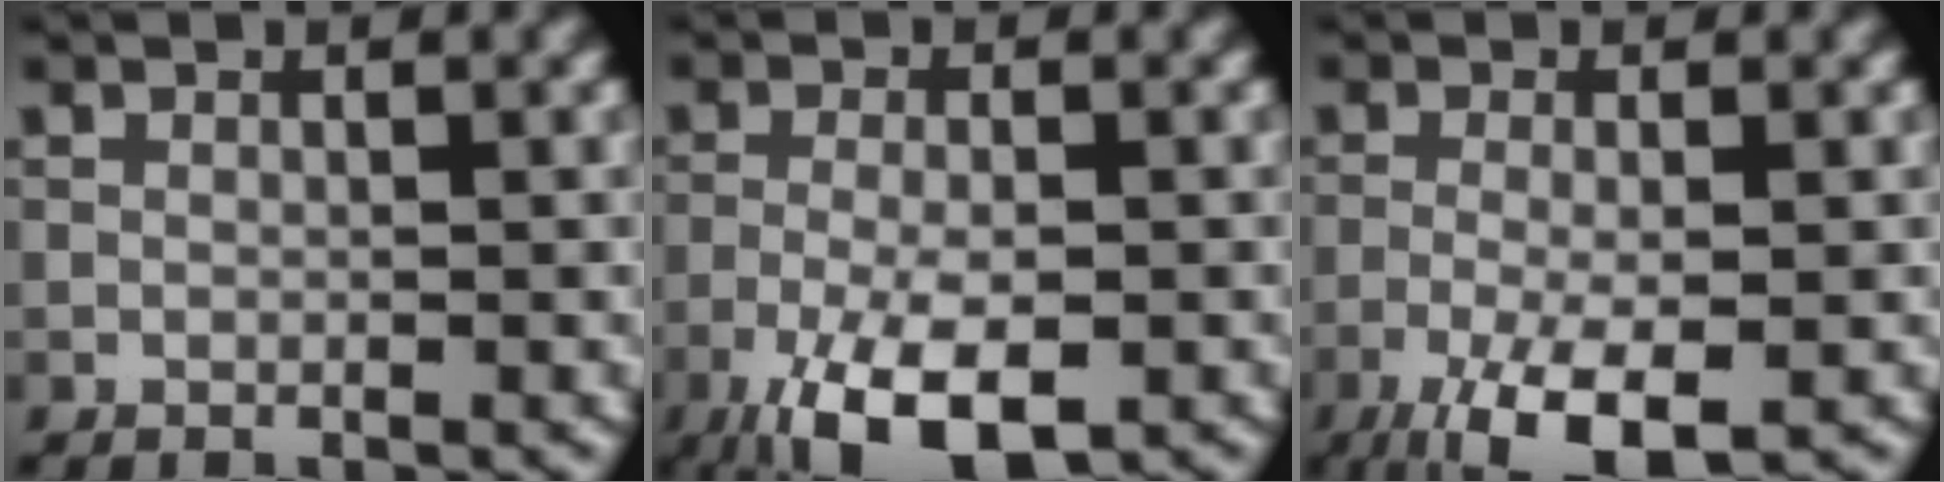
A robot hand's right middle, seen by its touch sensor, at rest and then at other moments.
{"total": 7.4, "force": [-4.0, 2.7, 5.6], "torque": [-0.113, -0.010, -0.070]}
{"total": 6.1, "force": [-3.0, 1.7, 5.0], "torque": [-0.101, -0.007, -0.057]}